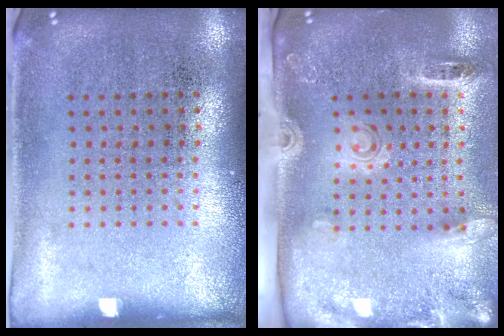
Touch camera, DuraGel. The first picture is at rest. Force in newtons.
{"total": 2.8, "press": 2.0, "slide": 2.0}